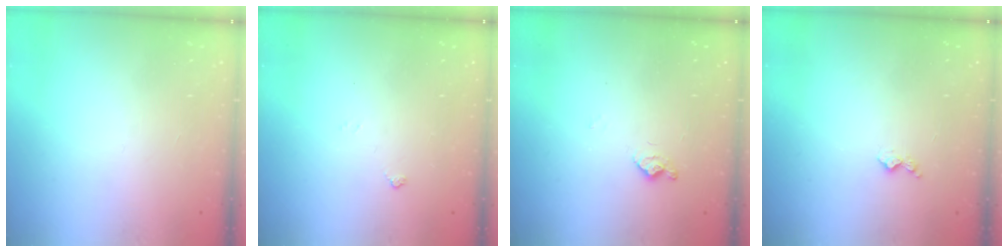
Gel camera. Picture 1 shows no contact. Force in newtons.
{"total": 4.3, "press": 4.2, "slide": 0.7}
{"total": 6.3, "press": 6.3, "slide": 0.7}
{"total": 3.5, "press": 3.4, "slide": 0.6}